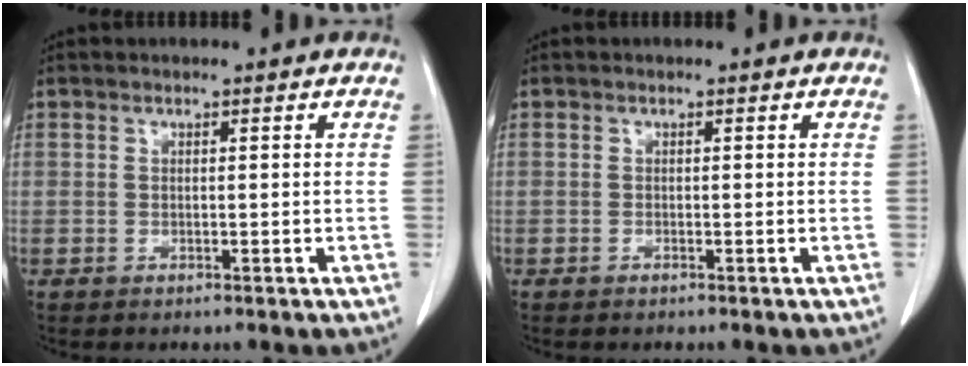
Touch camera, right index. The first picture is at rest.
{"total": 0.0}